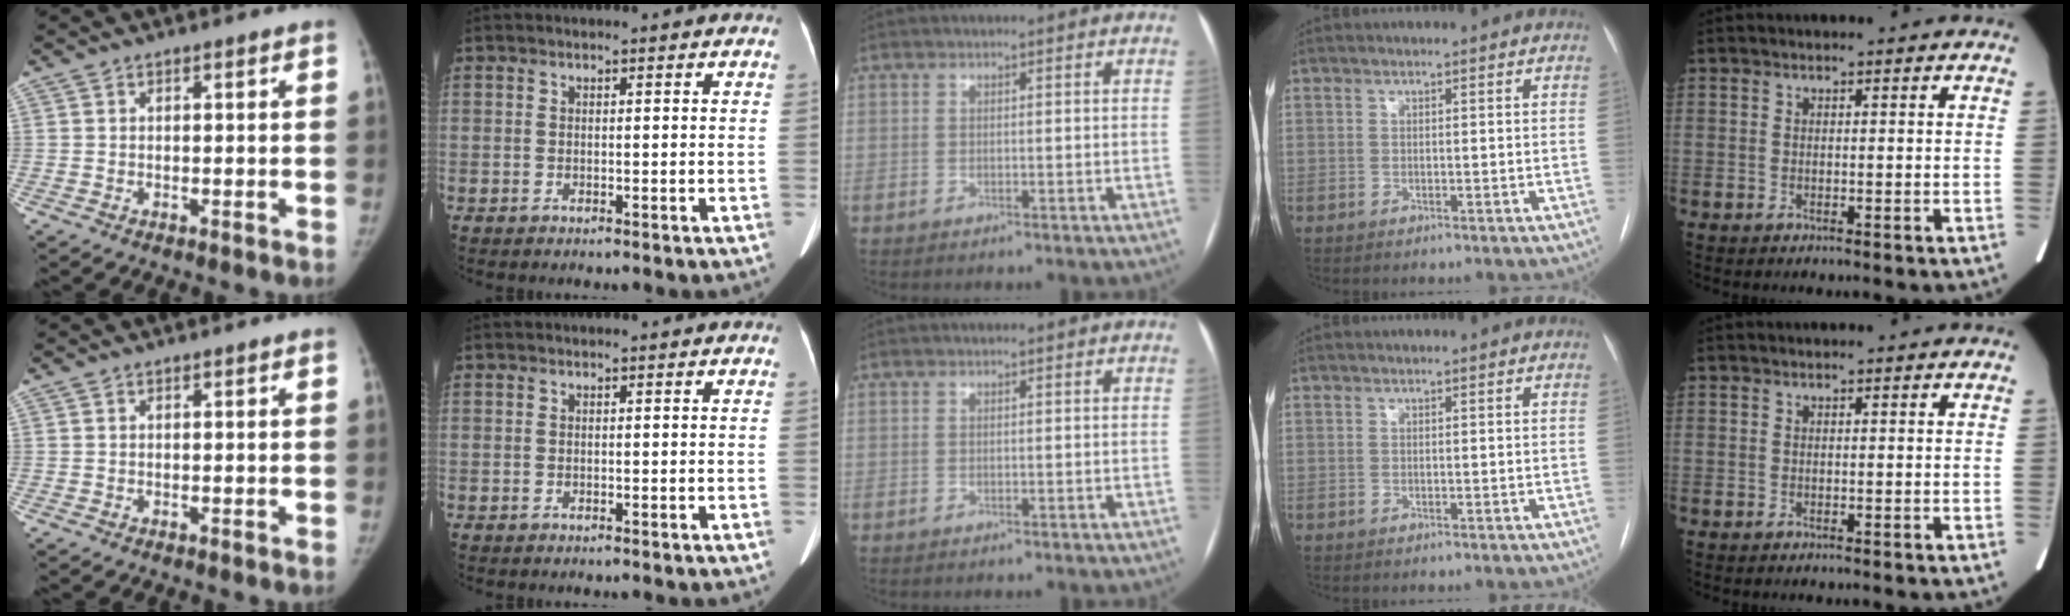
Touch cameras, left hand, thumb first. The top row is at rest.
{}